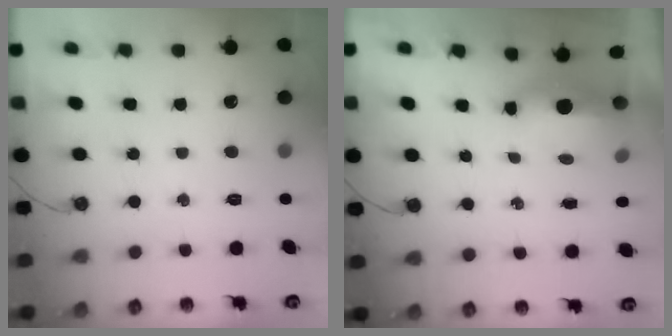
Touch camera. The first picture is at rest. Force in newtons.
{"total": 5.7, "press": 5.5, "slide": 1.5}